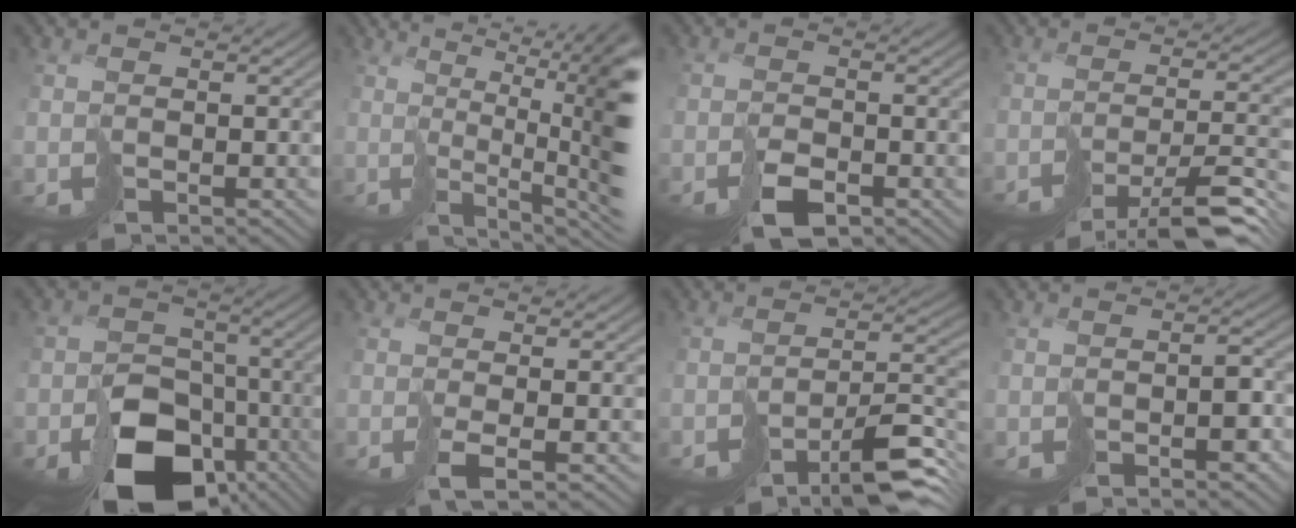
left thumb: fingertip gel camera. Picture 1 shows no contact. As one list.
[{"total": 13.5, "force": [1.1, 3.9, 12.9], "torque": [-0.141, 0.015, 0.026]}, {"total": 2.8, "force": [-1.9, 1.2, 1.7], "torque": [-0.016, 0.004, -0.031]}, {"total": 8.8, "force": [-6.7, 1.3, 5.6], "torque": [-0.080, -0.003, -0.105]}, {"total": 11.8, "force": [-6.7, 8.0, 5.6], "torque": [-0.091, -0.028, -0.107]}, {"total": 2.2, "force": [-0.4, -0.2, 2.2], "torque": [-0.034, 0.002, -0.003]}, {"total": 8.0, "force": [-5.4, 2.1, 5.5], "torque": [-0.065, -0.004, -0.092]}, {"total": 2.6, "force": [-1.9, 0.8, 1.7], "torque": [-0.010, 0.006, -0.030]}]